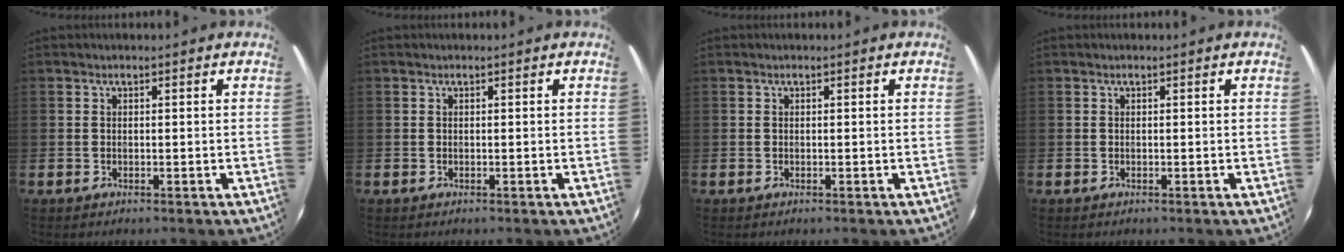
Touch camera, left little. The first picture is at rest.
{"total": 0.0}
{"total": 0.0}
{"total": 0.0}